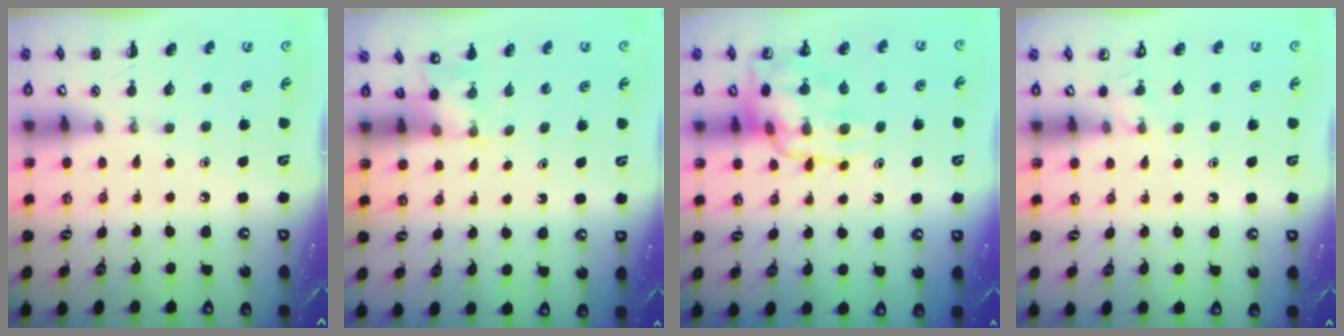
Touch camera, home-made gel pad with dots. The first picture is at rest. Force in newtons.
{"total": 2.2, "press": 2.1, "slide": 0.7}
{"total": 13.9, "press": 13.6, "slide": 3.1}
{"total": 3.5, "press": 3.3, "slide": 1.3}